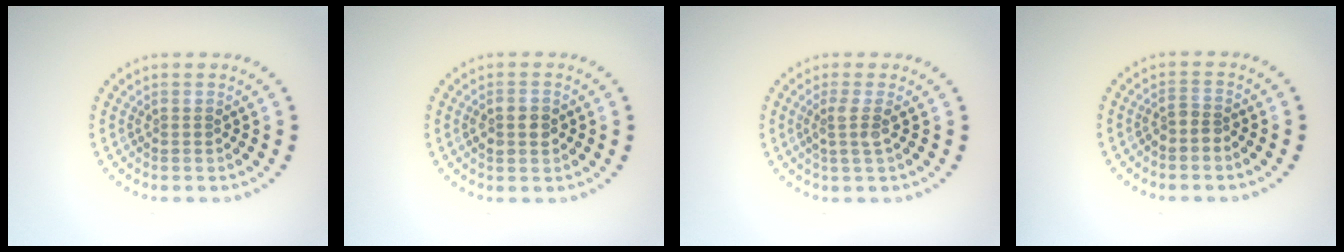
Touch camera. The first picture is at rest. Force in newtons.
{"total": 1.9, "press": 1.9, "slide": 0.2}
{"total": 1.8, "press": 1.3, "slide": 1.3}
{"total": 1.4, "press": 1.1, "slide": 0.8}